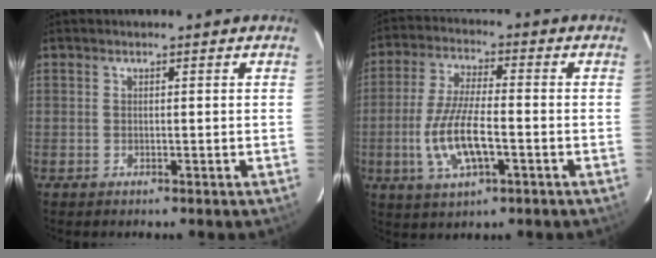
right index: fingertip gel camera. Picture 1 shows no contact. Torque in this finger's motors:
{"motor_torque": [0.68, -0.43, 0.67, 0.19]}